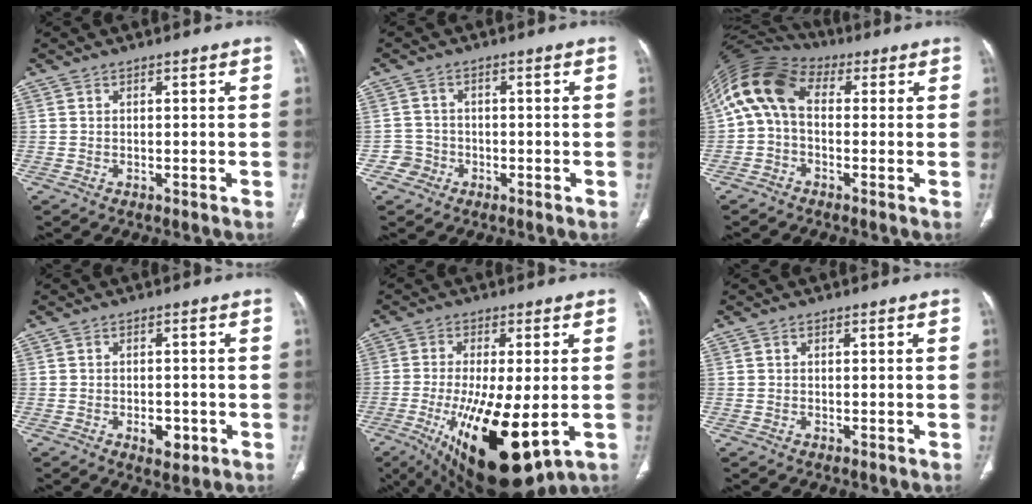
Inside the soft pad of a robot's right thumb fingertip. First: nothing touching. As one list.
[{"total": 3.0, "force": [-1.2, 2.7, -0.4], "torque": [0.022, 0.014, -0.028]}, {"total": 11.4, "force": [1.1, 7.5, 8.6], "torque": [-0.169, 0.039, 0.005]}, {"total": 4.0, "force": [-1.5, 2.4, 2.9], "torque": [-0.030, 0.002, -0.014]}, {"total": 19.7, "force": [-5.1, 7.0, 17.7], "torque": [-0.312, -0.026, -0.059]}, {"total": 0.0}]